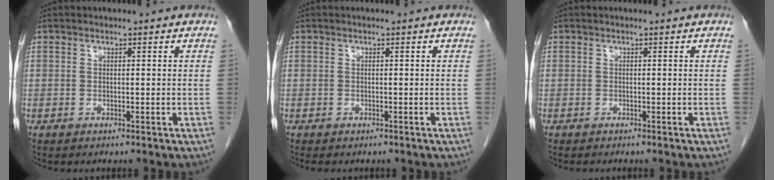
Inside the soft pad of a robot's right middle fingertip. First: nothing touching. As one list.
[{"total": 1.7, "force": [-1.5, 0.7, 0.6], "torque": [-0.010, -0.003, -0.016]}, {"total": 0.8, "force": [-0.7, 0.0, 0.3], "torque": [-0.005, 0.000, -0.009]}]